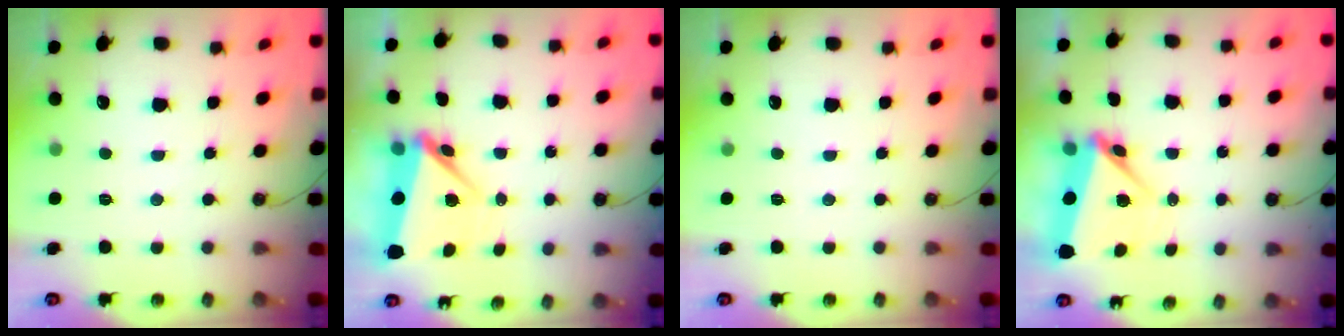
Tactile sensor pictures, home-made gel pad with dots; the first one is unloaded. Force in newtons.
{"total": 6.3, "press": 6.2, "slide": 0.7}
{"total": 0.0}
{"total": 6.2, "press": 5.9, "slide": 1.8}